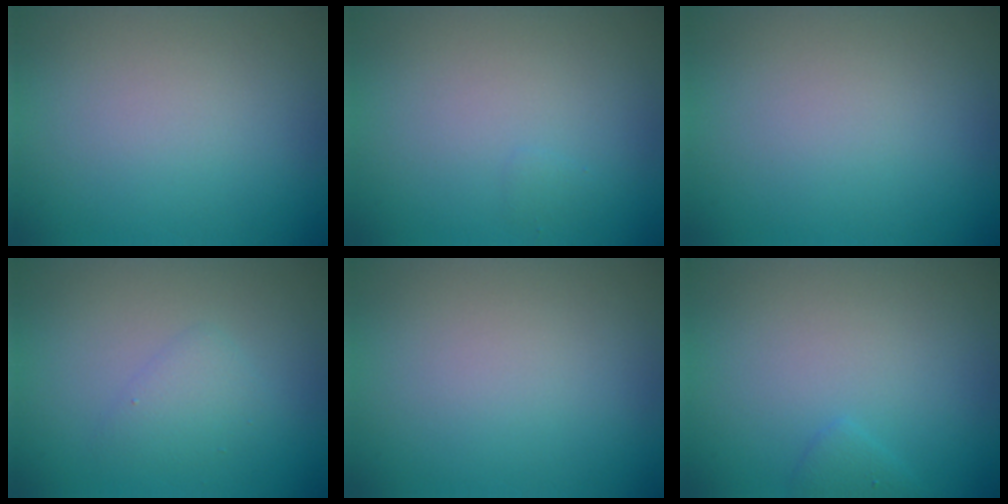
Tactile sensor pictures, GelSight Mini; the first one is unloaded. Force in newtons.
{"total": 0.5, "press": 0.5, "slide": 0.1}
{"total": 0.0}
{"total": 1.7, "press": 1.7, "slide": 0.1}
{"total": 0.0}
{"total": 1.1, "press": 1.0, "slide": 0.1}